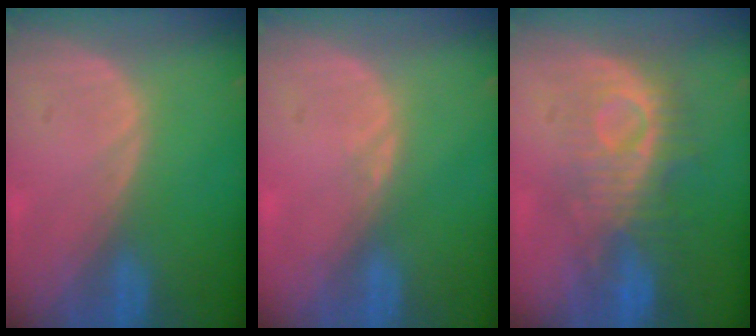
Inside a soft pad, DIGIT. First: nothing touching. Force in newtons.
{"total": 0.9, "press": 0.8, "slide": 0.3}
{"total": 8.7, "press": 8.5, "slide": 2.0}